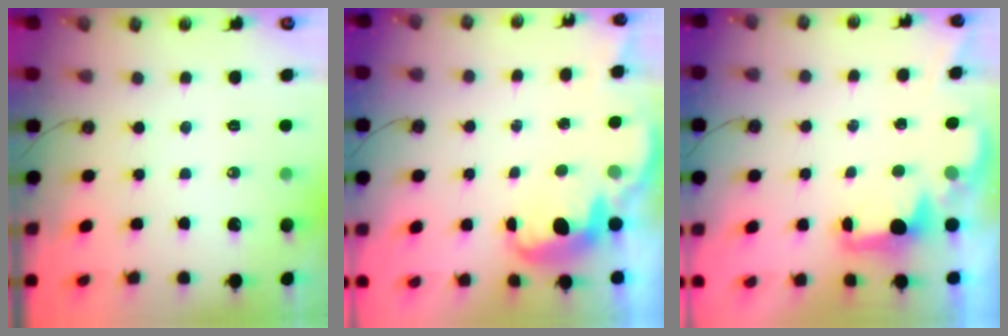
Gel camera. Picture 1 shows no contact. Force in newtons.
{"total": 2.7, "press": 2.7, "slide": 0.7}
{"total": 1.9, "press": 1.7, "slide": 0.7}